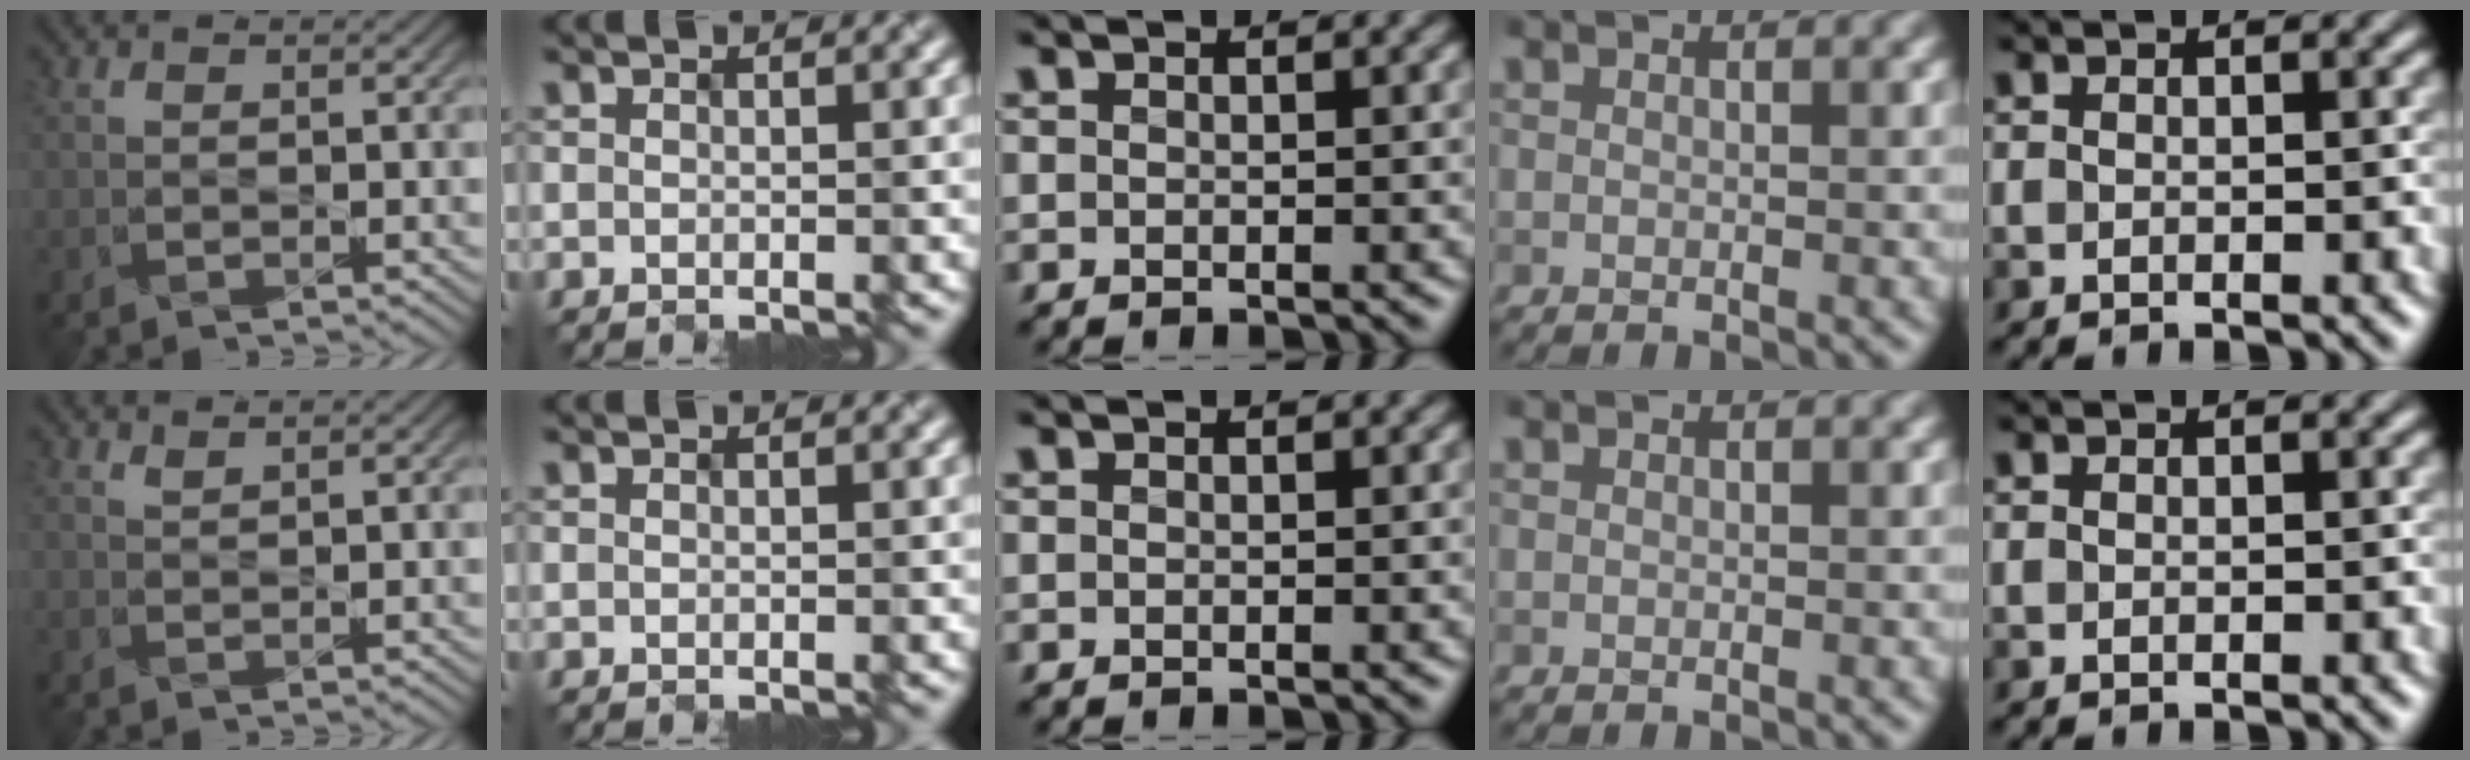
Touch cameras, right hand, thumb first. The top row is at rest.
{"thumb": {"total": 1.9, "force": [1.4, -0.3, -1.2], "torque": [0.025, -0.002, 0.029]}}